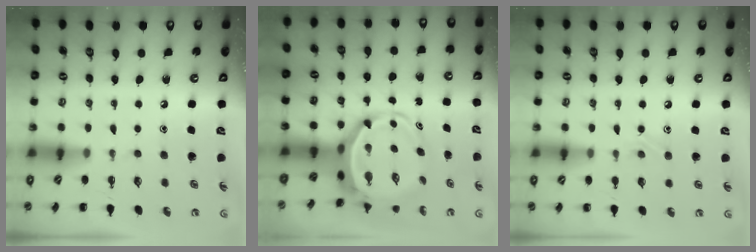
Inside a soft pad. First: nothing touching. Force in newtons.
{"total": 5.8, "press": 5.7, "slide": 1.3}
{"total": 6.3, "press": 6.1, "slide": 1.5}